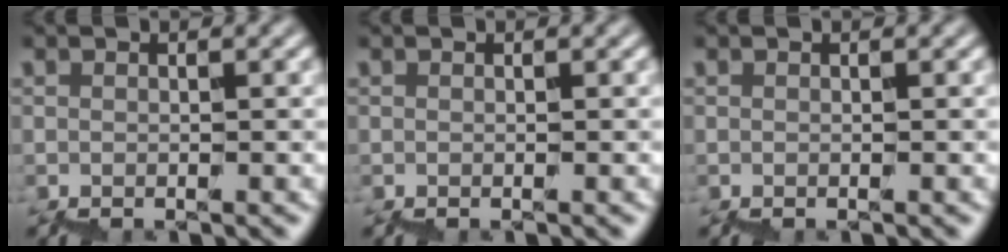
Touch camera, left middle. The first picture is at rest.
{"total": 0.0}
{"total": 0.0}